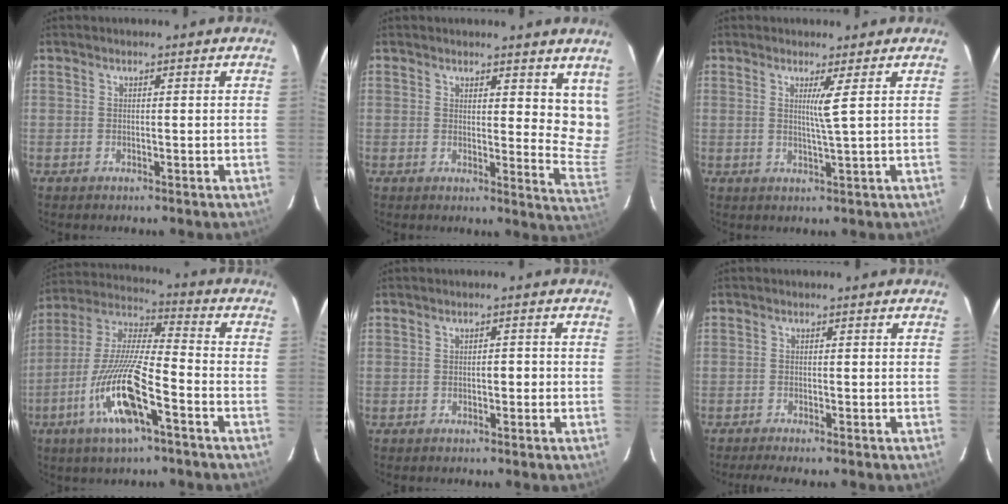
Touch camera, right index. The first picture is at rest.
{"total": 10.4, "force": [8.1, 3.0, 5.7], "torque": [-0.050, -0.039, 0.080]}
{"total": 2.5, "force": [0.9, -1.1, 2.1], "torque": [-0.041, -0.010, 0.020]}
{"total": 15.5, "force": [-6.5, 2.5, 13.9], "torque": [-0.288, -0.010, -0.121]}
{"total": 1.3, "force": [-0.3, 0.6, 1.1], "torque": [-0.012, 0.005, -0.006]}
{"total": 2.0, "force": [-1.4, 0.1, 1.4], "torque": [-0.023, -0.004, -0.026]}